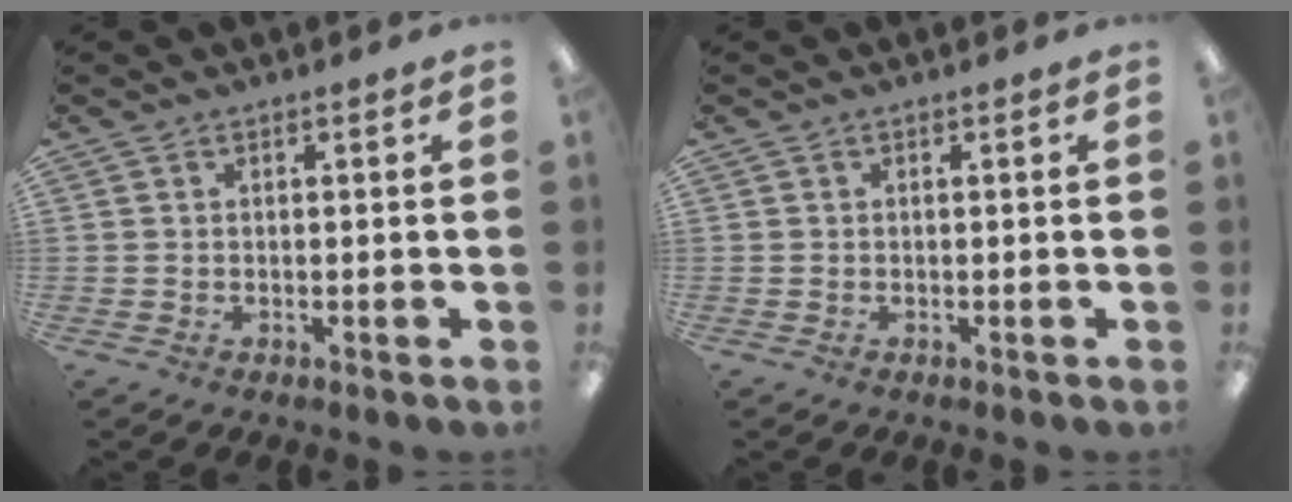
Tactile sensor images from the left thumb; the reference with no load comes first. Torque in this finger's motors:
{"motor_torque": [0.00, 0.00, 0.05, -0.05, 0.00]}